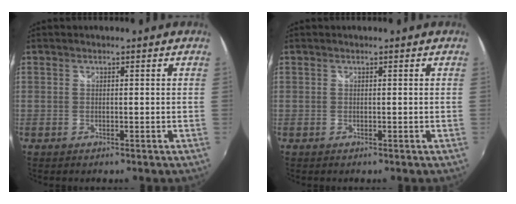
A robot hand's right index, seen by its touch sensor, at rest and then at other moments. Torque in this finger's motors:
{"motor_torque": [0.00, 0.00, 0.00, 0.00]}